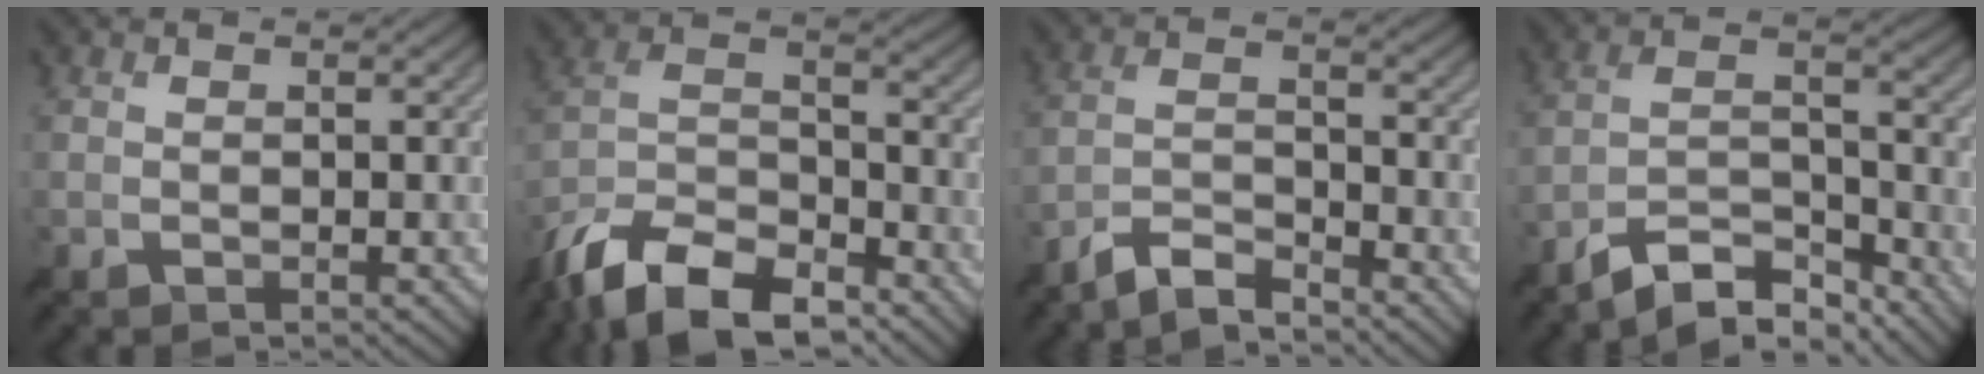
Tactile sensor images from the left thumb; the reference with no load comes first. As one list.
[{"total": 14.3, "force": [-10.9, 5.6, 7.4], "torque": [-0.166, 0.001, -0.206]}, {"total": 5.0, "force": [-4.5, 0.8, 2.0], "torque": [-0.045, 0.002, -0.094]}, {"total": 8.6, "force": [-7.1, 2.4, 4.2], "torque": [-0.073, 0.012, -0.140]}]